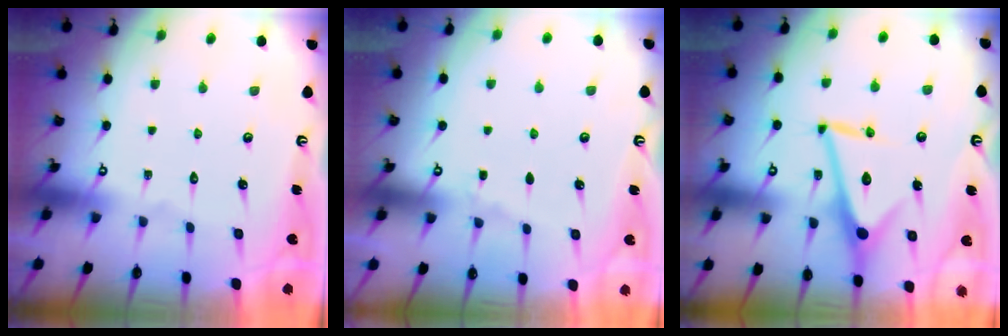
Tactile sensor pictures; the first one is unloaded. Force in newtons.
{"total": 3.2, "press": 3.2, "slide": 0.5}
{"total": 12.5, "press": 12.5, "slide": 0.6}